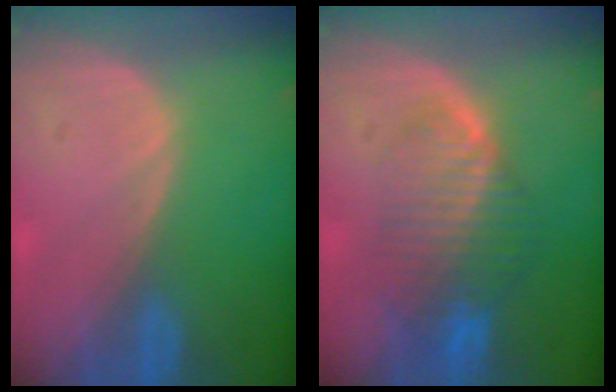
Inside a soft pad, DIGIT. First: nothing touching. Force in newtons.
{"total": 8.4, "press": 7.3, "slide": 4.1}